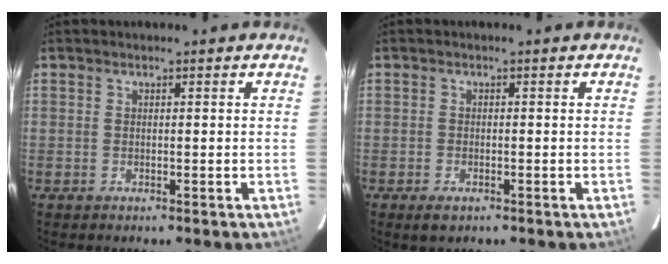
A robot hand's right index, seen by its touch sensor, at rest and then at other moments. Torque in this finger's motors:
{"motor_torque": [0.09, -0.08, 0.05, 0.02]}